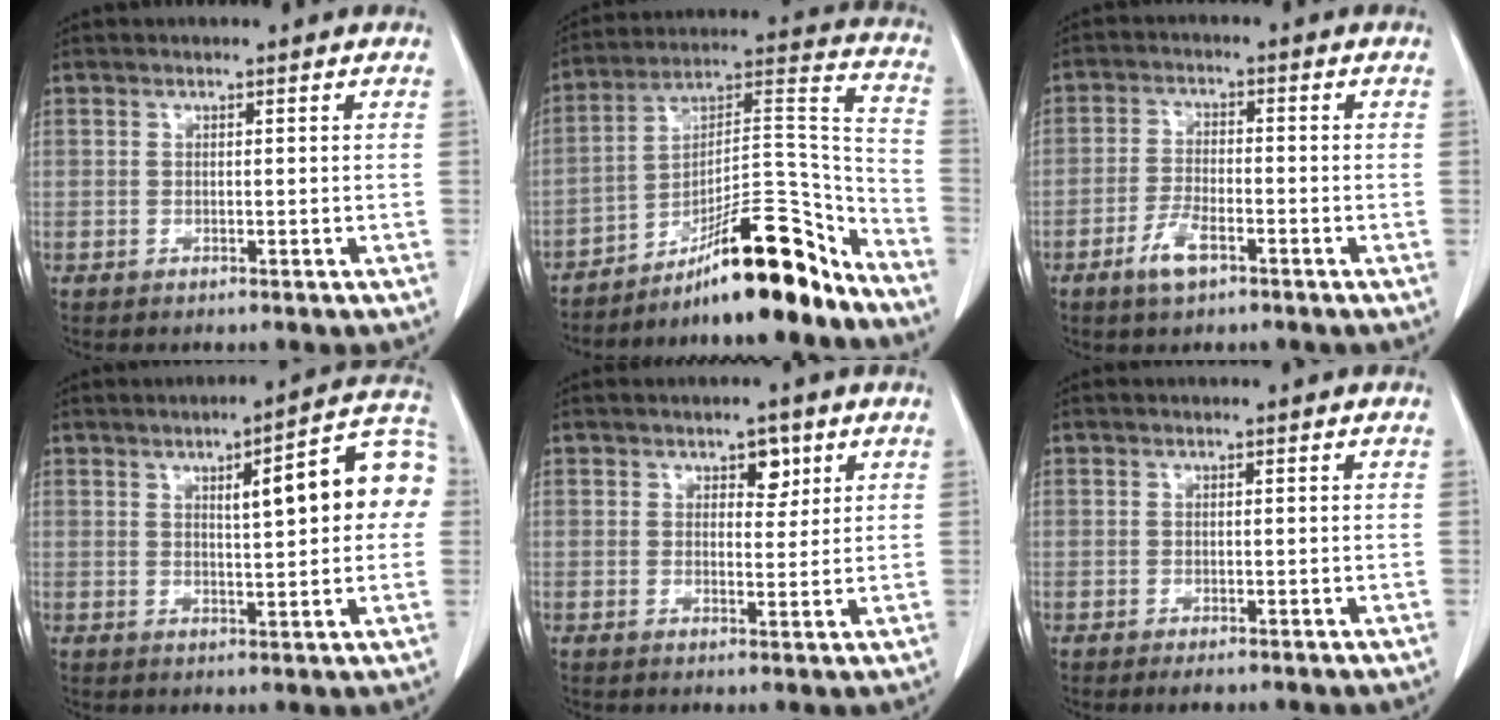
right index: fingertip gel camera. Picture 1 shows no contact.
{"total": 20.1, "force": [-15.8, 2.5, 12.0], "torque": [-0.170, 0.041, -0.261]}
{"total": 4.7, "force": [-2.8, 1.6, 3.4], "torque": [-0.072, -0.002, -0.050]}
{"total": 12.4, "force": [2.5, 2.4, 12.0], "torque": [-0.154, 0.034, 0.029]}
{"total": 3.1, "force": [1.7, 1.7, 2.0], "torque": [-0.024, 0.001, 0.025]}
{"total": 1.3, "force": [-0.7, 0.4, 1.0], "torque": [-0.013, -0.002, -0.007]}